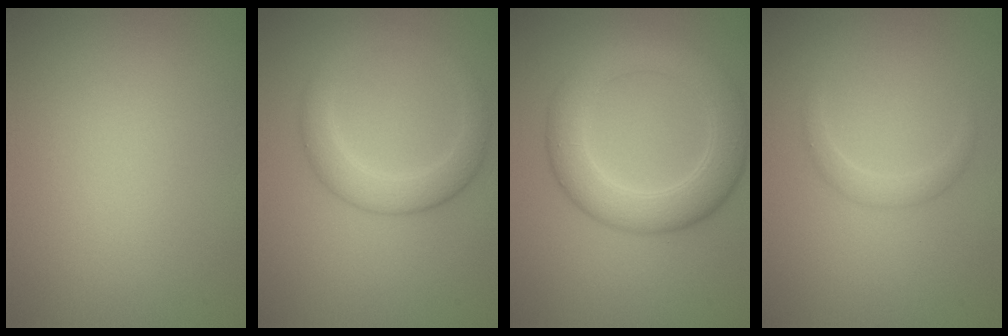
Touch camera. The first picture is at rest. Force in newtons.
{"total": 3.3, "press": 3.3, "slide": 0.1}
{"total": 5.9, "press": 5.9, "slide": 0.1}
{"total": 1.2, "press": 1.2, "slide": 0.0}